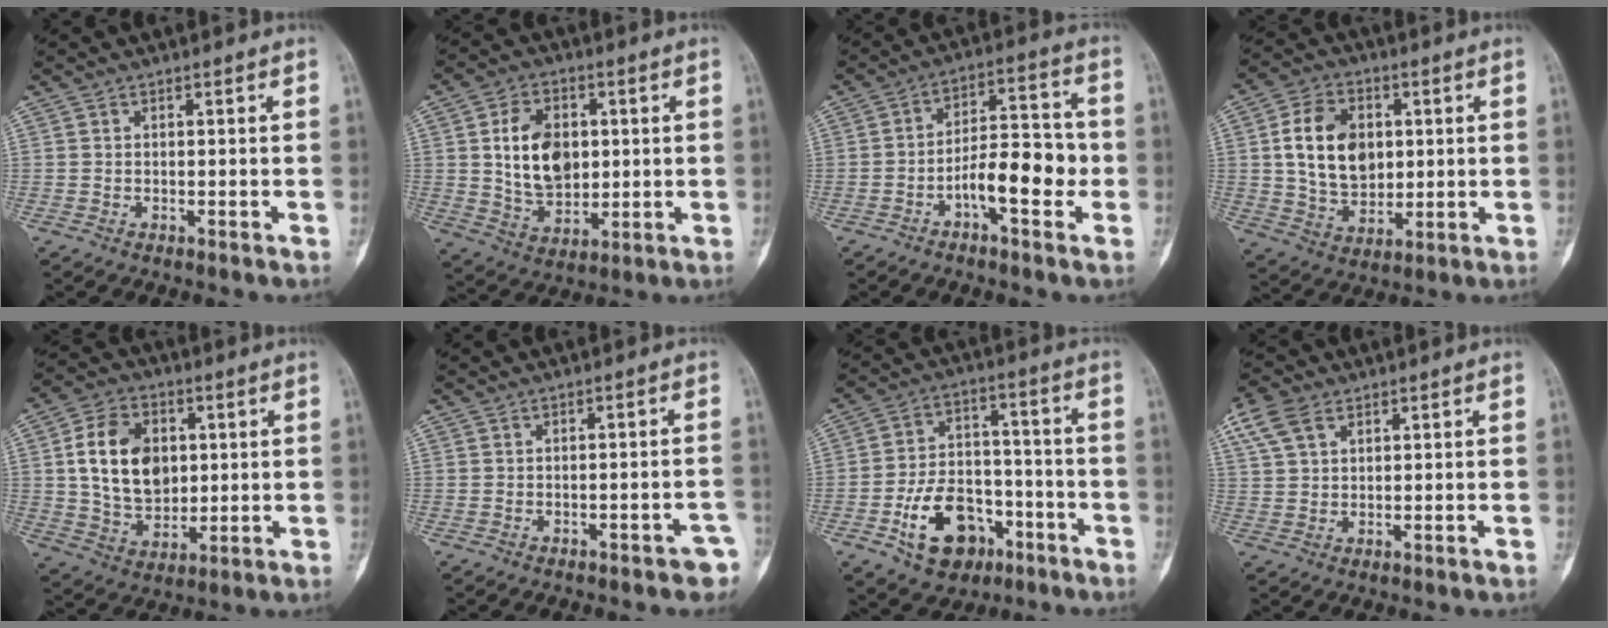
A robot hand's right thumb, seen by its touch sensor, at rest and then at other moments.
{"total": 12.4, "force": [1.9, 8.5, 8.9], "torque": [-0.127, -0.011, 0.041]}
{"total": 11.1, "force": [-3.3, 4.5, 9.6], "torque": [-0.130, 0.039, -0.059]}
{"total": 13.5, "force": [2.3, 9.6, 9.3], "torque": [-0.134, -0.008, 0.046]}
{"total": 14.6, "force": [2.5, 10.4, 10.0], "torque": [-0.143, -0.007, 0.049]}
{"total": 4.5, "force": [-3.0, 1.6, 3.0], "torque": [-0.023, 0.025, -0.031]}
{"total": 14.4, "force": [-6.5, 9.7, 8.4], "torque": [-0.109, 0.047, -0.099]}
{"total": 6.6, "force": [3.5, 3.9, 4.0], "torque": [-0.085, 0.009, 0.072]}